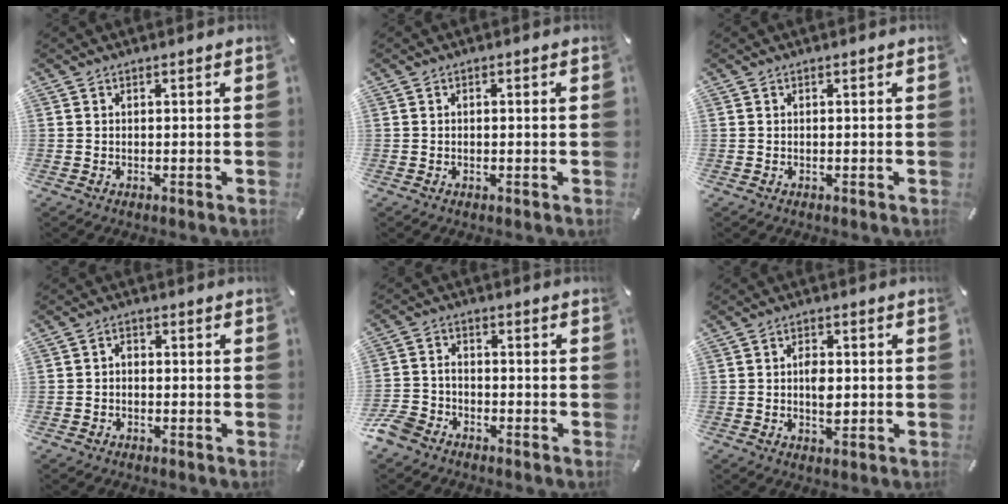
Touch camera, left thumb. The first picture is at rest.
{"total": 1.0, "force": [-0.1, 0.2, 1.0], "torque": [-0.018, -0.001, -0.002]}
{"total": 0.0}
{"total": 2.0, "force": [-1.2, 1.4, 0.7], "torque": [-0.012, 0.010, -0.026]}
{"total": 6.4, "force": [-4.9, 3.4, 2.2], "torque": [-0.060, 0.018, -0.098]}
{"total": 4.5, "force": [-0.5, 2.5, 3.6], "torque": [-0.059, 0.001, -0.008]}